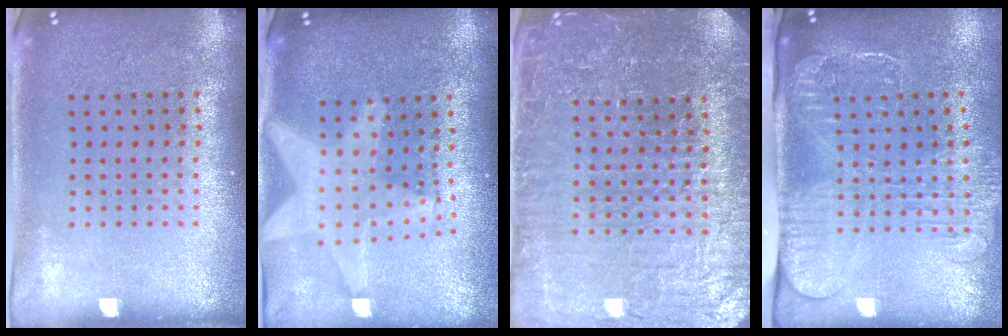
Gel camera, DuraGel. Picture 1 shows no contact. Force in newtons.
{"total": 2.2, "press": 1.8, "slide": 1.2}
{"total": 4.7, "press": 4.4, "slide": 1.6}
{"total": 2.6, "press": 2.0, "slide": 1.7}